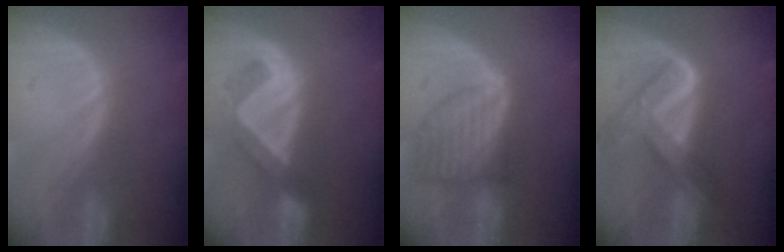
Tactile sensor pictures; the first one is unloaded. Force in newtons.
{"total": 5.1, "press": 4.7, "slide": 2.0}
{"total": 6.8, "press": 6.8, "slide": 0.1}
{"total": 7.7, "press": 6.5, "slide": 4.1}